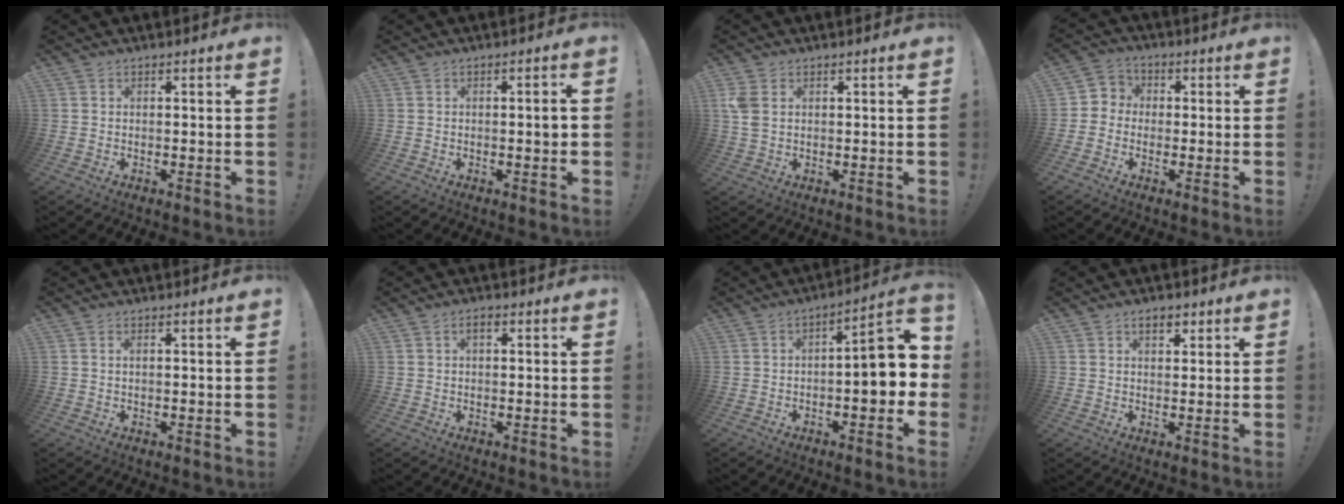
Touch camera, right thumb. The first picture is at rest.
{"total": 2.3, "force": [-0.5, 0.3, 2.2], "torque": [-0.027, 0.001, -0.012]}
{"total": 4.1, "force": [1.4, 2.6, 2.9], "torque": [-0.064, 0.000, 0.028]}
{"total": 4.5, "force": [-1.9, 3.9, 1.2], "torque": [-0.010, 0.022, -0.033]}
{"total": 1.1, "force": [0.4, 0.2, 1.1], "torque": [-0.025, 0.002, 0.007]}
{"total": 1.9, "force": [0.5, 0.8, 1.6], "torque": [-0.032, 0.006, 0.007]}
{"total": 10.3, "force": [-1.0, 3.4, 9.7], "torque": [-0.128, 0.000, -0.020]}
{"total": 3.4, "force": [1.8, 1.9, 2.1], "torque": [-0.030, 0.000, 0.030]}